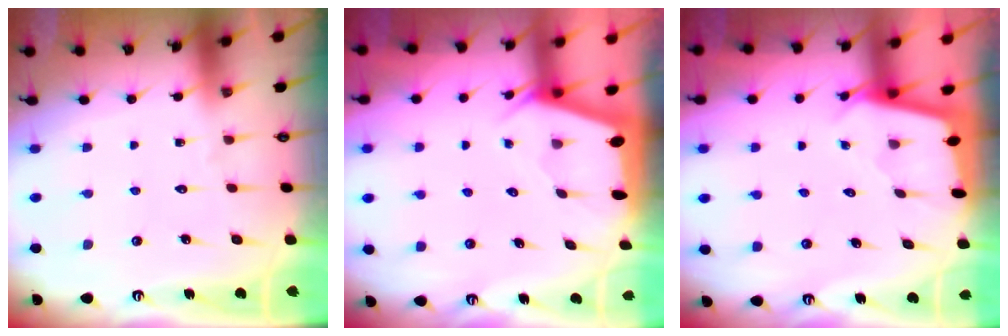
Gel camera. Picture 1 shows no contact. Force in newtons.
{"total": 1.9, "press": 1.9, "slide": 0.3}
{"total": 1.9, "press": 1.9, "slide": 0.1}